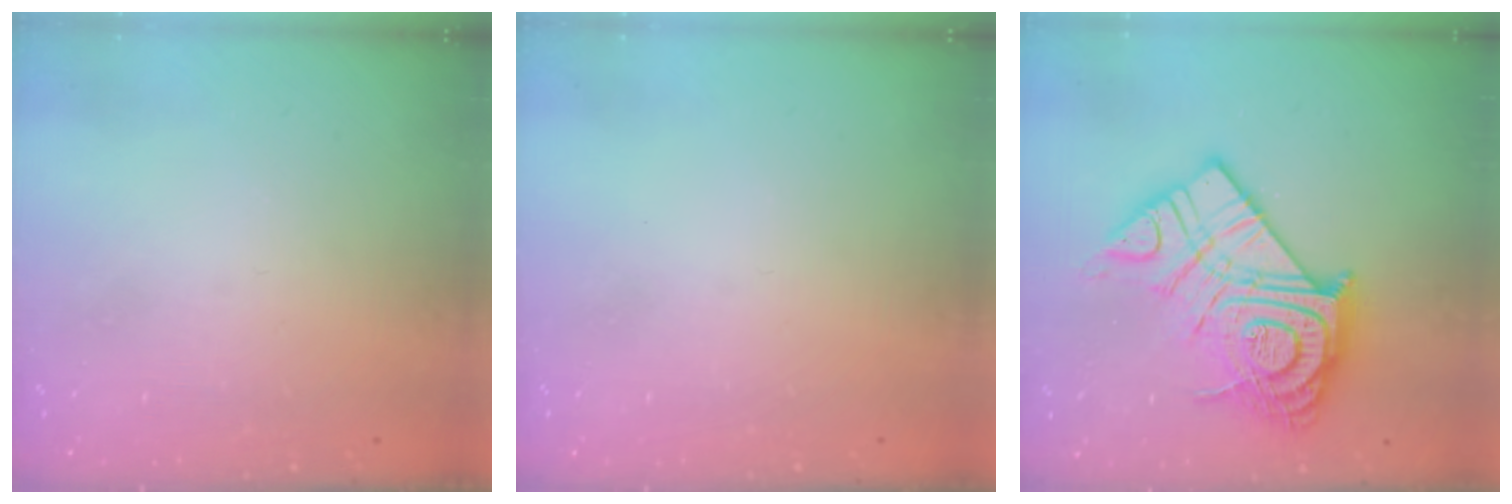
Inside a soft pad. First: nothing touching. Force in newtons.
{"total": 0.0}
{"total": 24.3, "press": 24.1, "slide": 2.4}